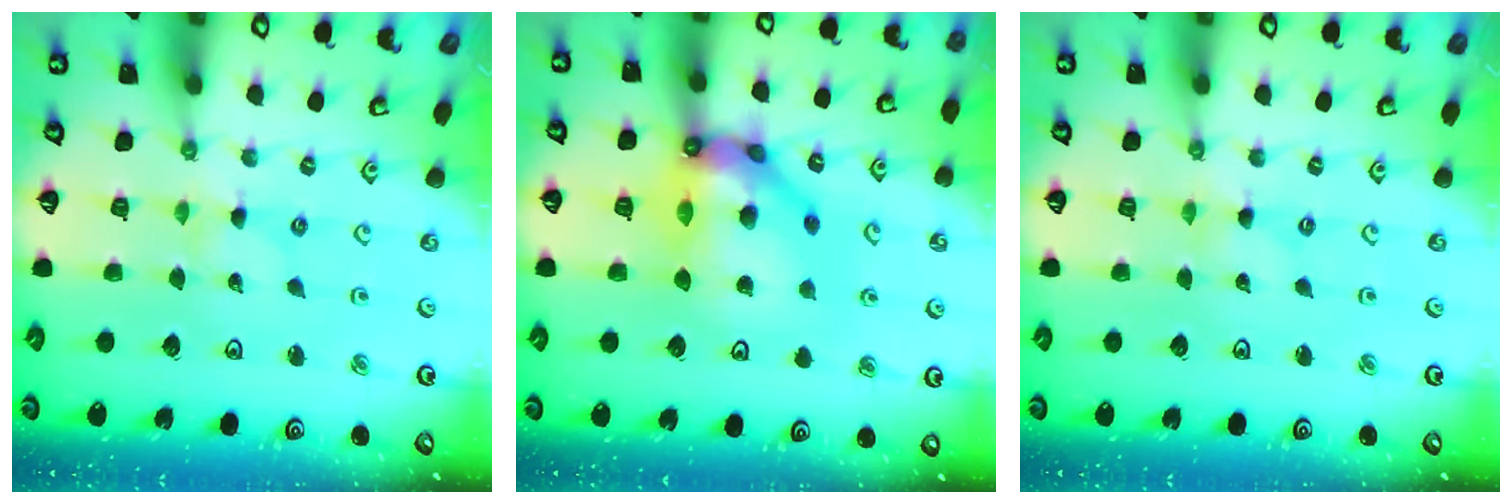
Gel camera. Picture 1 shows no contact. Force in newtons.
{"total": 16.3, "press": 16.3, "slide": 1.4}
{"total": 0.0}